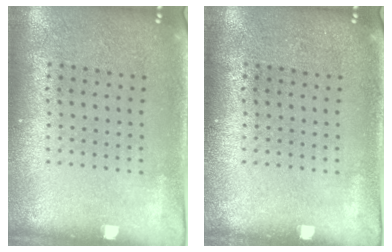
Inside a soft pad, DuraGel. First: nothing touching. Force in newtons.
{"total": 0.0}